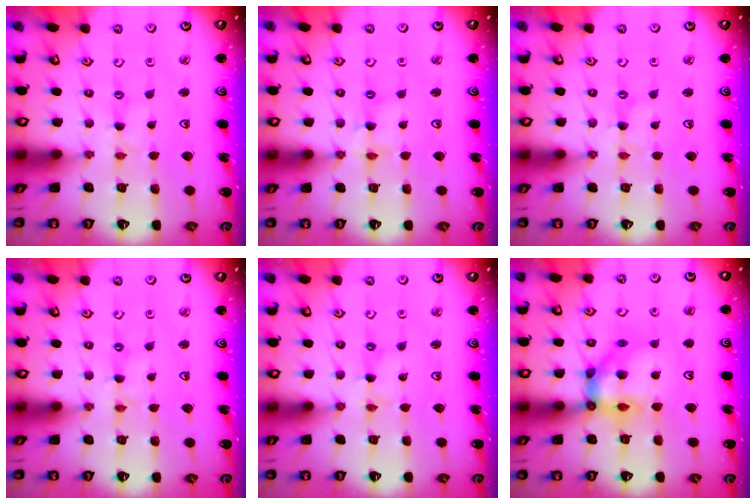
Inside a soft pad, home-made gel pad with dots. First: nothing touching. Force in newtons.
{"total": 3.5, "press": 3.5, "slide": 0.3}
{"total": 0.0}
{"total": 0.0}
{"total": 0.0}
{"total": 11.3, "press": 11.2, "slide": 1.5}